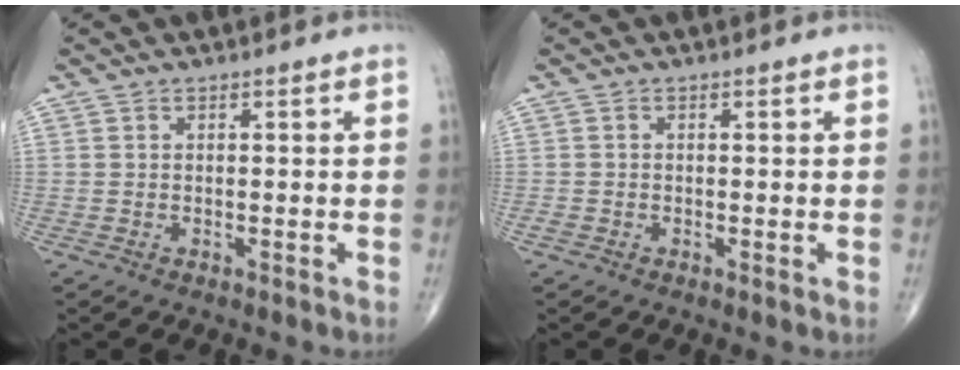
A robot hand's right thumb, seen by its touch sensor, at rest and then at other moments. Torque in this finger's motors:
{"motor_torque": [0.22, 0.02, -0.06, -0.16, 0.02]}